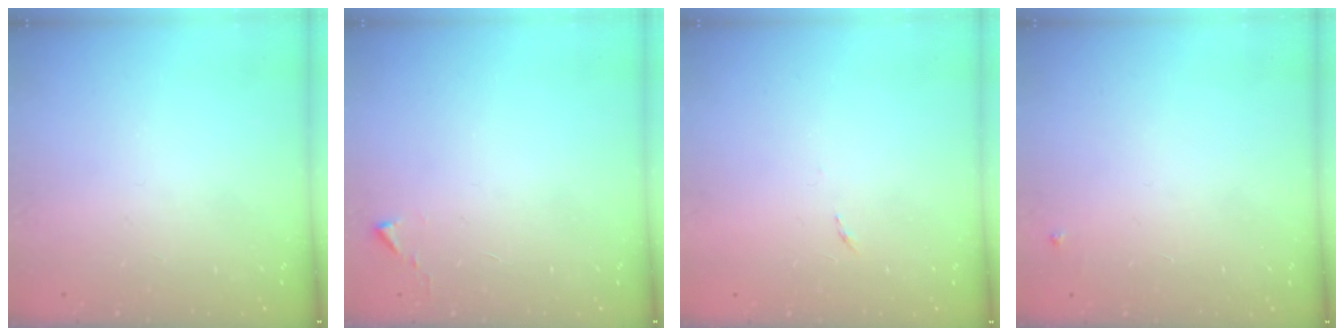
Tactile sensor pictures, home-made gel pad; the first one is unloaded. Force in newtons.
{"total": 2.7, "press": 2.7, "slide": 0.5}
{"total": 2.6, "press": 2.6, "slide": 0.4}
{"total": 3.2, "press": 3.2, "slide": 0.5}